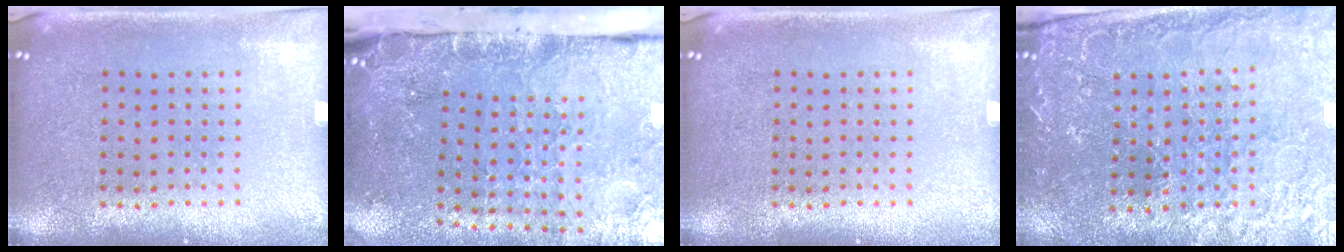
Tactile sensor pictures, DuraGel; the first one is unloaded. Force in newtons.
{"total": 4.8, "press": 3.7, "slide": 3.1}
{"total": 0.0}
{"total": 1.7, "press": 1.7, "slide": 0.3}